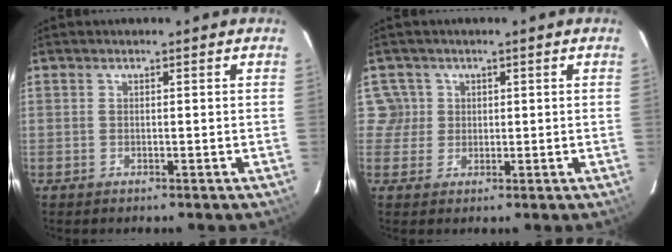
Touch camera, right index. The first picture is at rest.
{"total": 3.3, "force": [0.6, 3.2, -0.2], "torque": [0.024, 0.023, 0.011]}